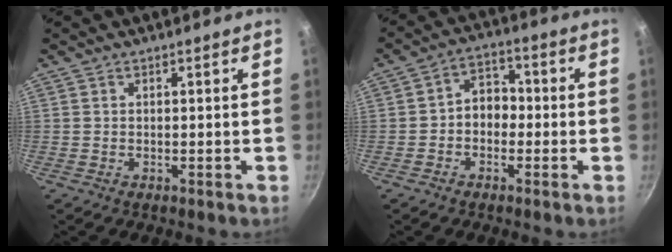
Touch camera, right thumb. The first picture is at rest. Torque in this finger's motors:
{"motor_torque": [-0.36, 0.55, 0.29, 0.31, 0.06]}